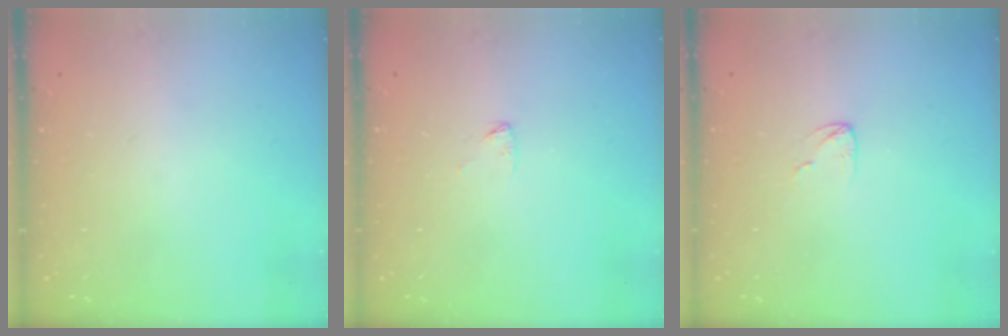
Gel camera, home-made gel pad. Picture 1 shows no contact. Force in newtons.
{"total": 2.6, "press": 2.6, "slide": 0.2}
{"total": 2.9, "press": 2.9, "slide": 0.3}